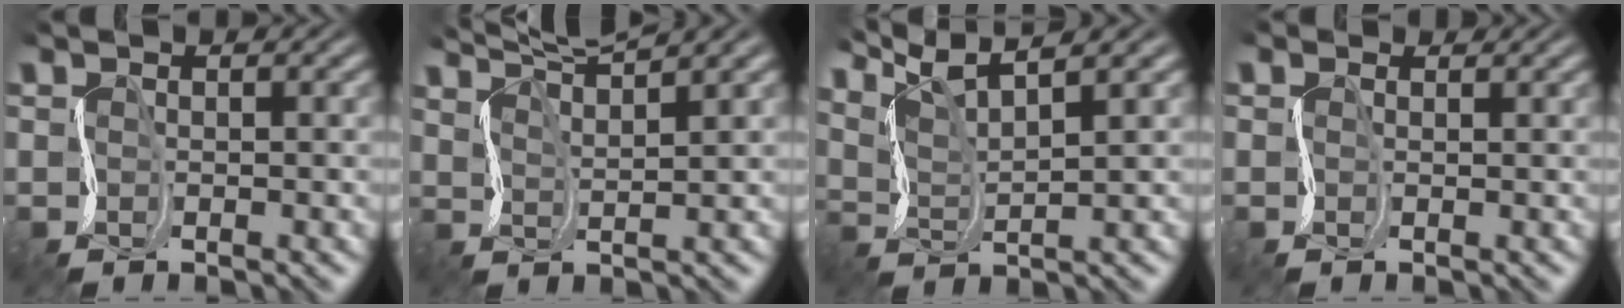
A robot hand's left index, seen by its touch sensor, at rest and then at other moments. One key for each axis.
{"total": 5.6, "fx": 5.1, "fy": 0.1, "fz": 2.3, "tx": -0.037, "ty": 0.020, "tz": 0.069}
{"total": 5.7, "fx": 5.2, "fy": 0.2, "fz": 2.4, "tx": -0.056, "ty": 0.014, "tz": 0.090}
{"total": 0.6, "fx": 0.1, "fy": 0.5, "fz": 0.1, "tx": 0.000, "ty": -0.001, "tz": 0.001}